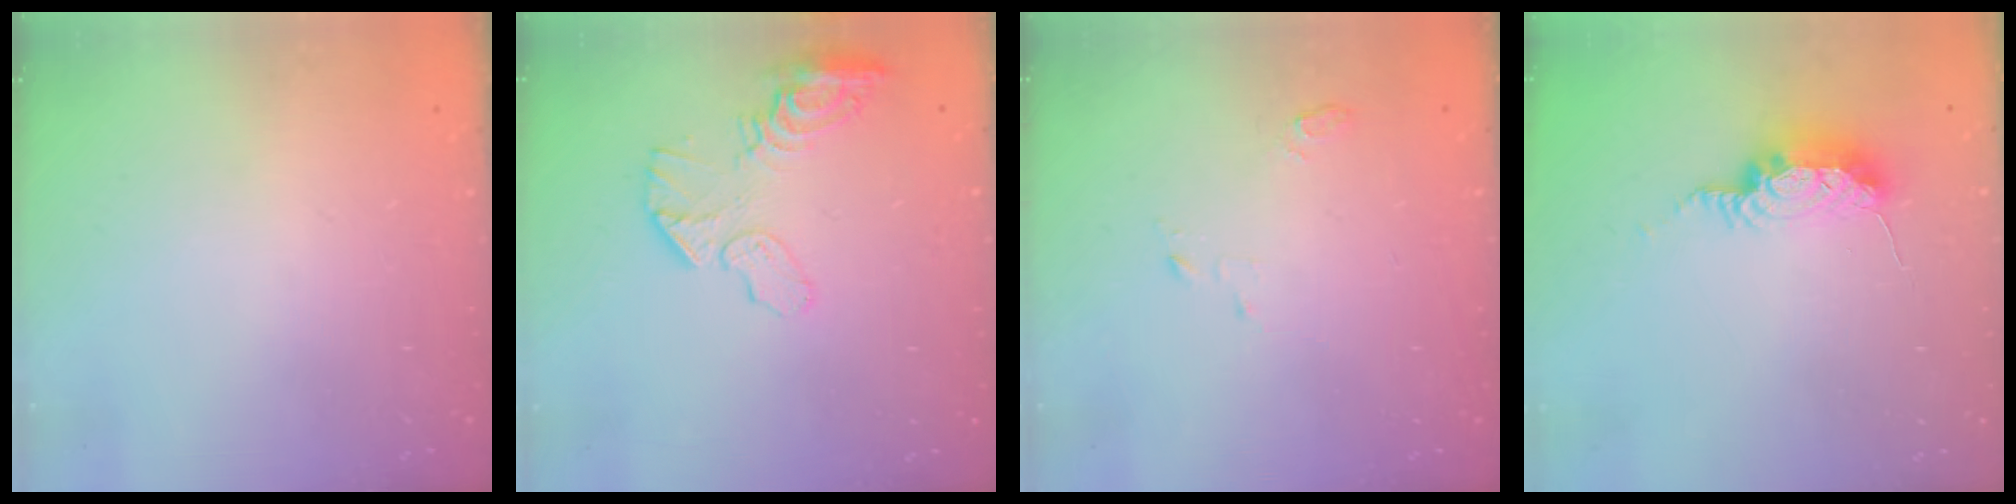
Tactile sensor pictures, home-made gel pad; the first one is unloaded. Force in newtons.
{"total": 10.4, "press": 10.3, "slide": 1.6}
{"total": 2.8, "press": 2.8, "slide": 0.3}
{"total": 13.1, "press": 9.6, "slide": 8.9}